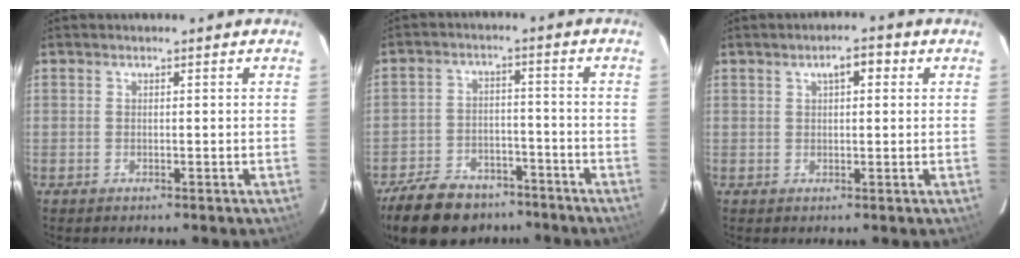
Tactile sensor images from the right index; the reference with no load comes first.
{"total": 15.6, "force": [-11.9, 8.1, 6.1], "torque": [-0.154, 0.013, -0.175]}
{"total": 3.5, "force": [1.4, 1.5, 2.8], "torque": [-0.044, 0.014, 0.021]}